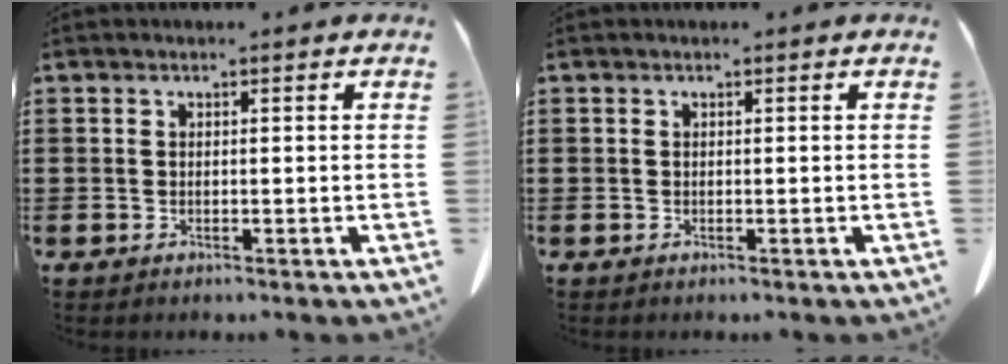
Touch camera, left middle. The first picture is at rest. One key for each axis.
{"total": 0.0}